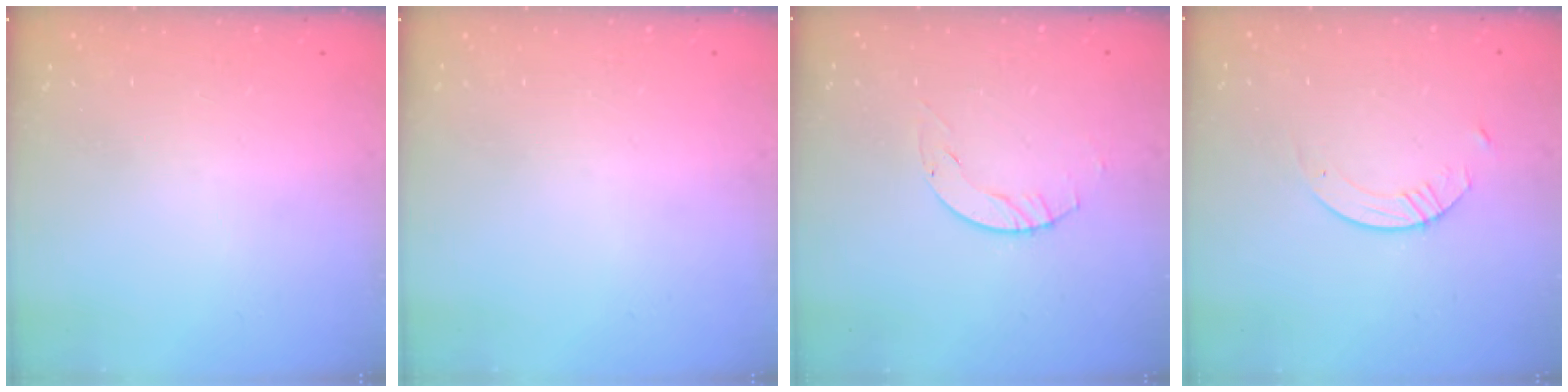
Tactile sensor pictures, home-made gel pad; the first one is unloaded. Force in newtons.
{"total": 0.0}
{"total": 2.9, "press": 2.9, "slide": 0.4}
{"total": 4.9, "press": 4.8, "slide": 0.5}